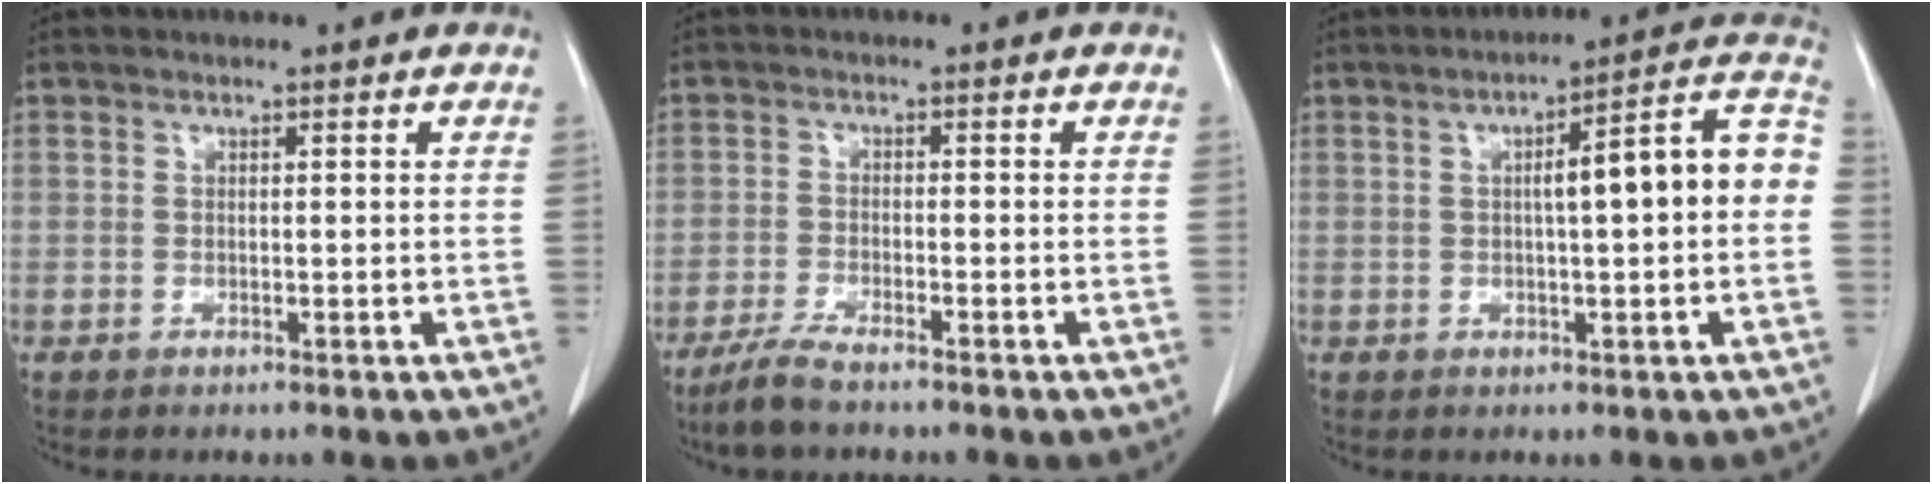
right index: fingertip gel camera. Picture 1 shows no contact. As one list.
[{"total": 4.3, "force": [-3.6, 0.3, 2.5], "torque": [-0.056, -0.011, -0.069]}, {"total": 11.2, "force": [0.2, 1.3, 11.2], "torque": [-0.150, 0.038, 0.001]}]